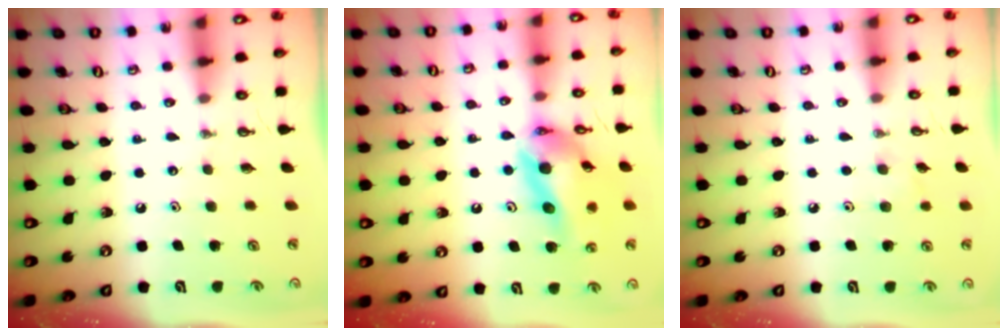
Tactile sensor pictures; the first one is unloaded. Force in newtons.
{"total": 15.6, "press": 15.4, "slide": 2.1}
{"total": 4.9, "press": 4.3, "slide": 2.2}